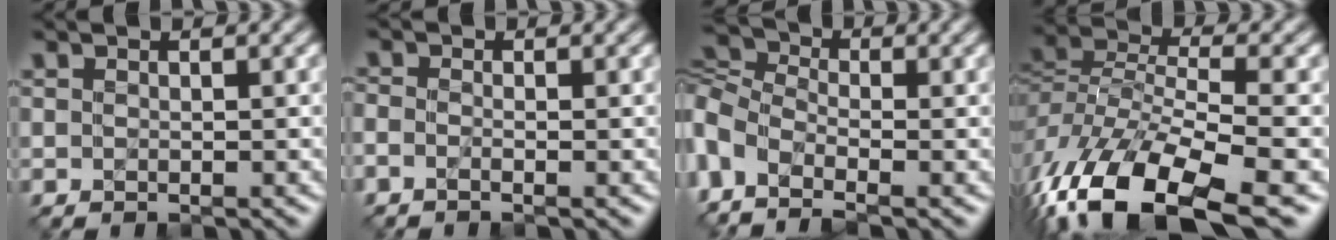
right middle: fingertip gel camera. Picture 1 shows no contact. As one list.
[{"total": 0.8, "force": [-0.8, -0.1, 0.0], "torque": [-0.016, -0.006, -0.017]}, {"total": 5.2, "force": [-2.3, 3.0, 3.5], "torque": [-0.125, 0.006, -0.057]}, {"total": 12.8, "force": [-8.2, 5.2, 8.4], "torque": [-0.218, -0.007, -0.127]}]